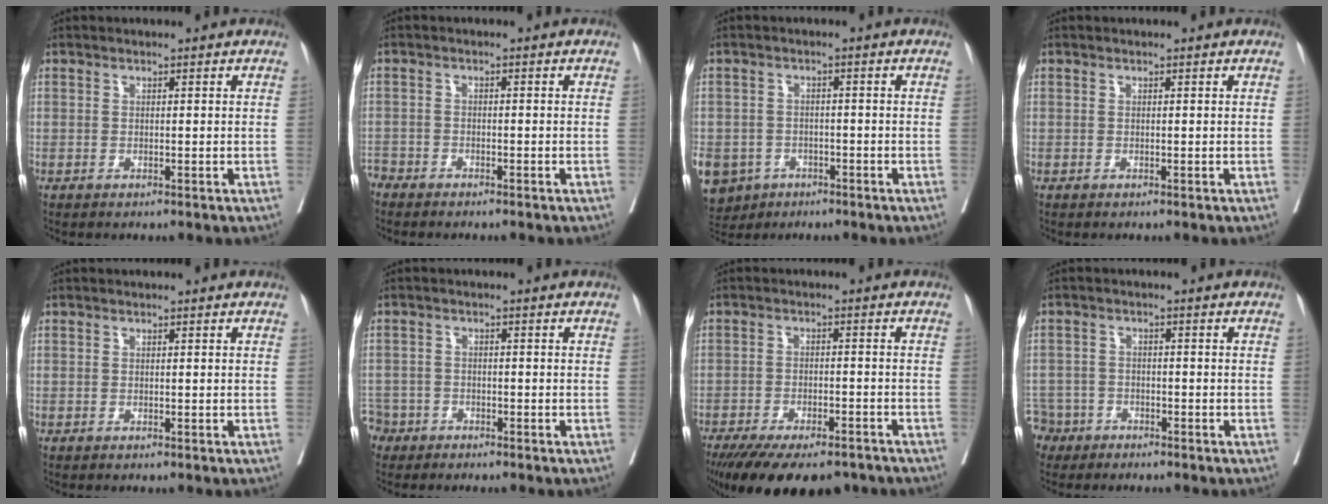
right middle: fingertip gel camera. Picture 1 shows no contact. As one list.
[{"total": 3.2, "force": [-3.1, 0.6, 0.7], "torque": [-0.003, -0.006, -0.058]}, {"total": 11.1, "force": [-5.8, 8.8, 3.6], "torque": [-0.106, -0.005, -0.085]}, {"total": 0.0}, {"total": 0.0}, {"total": 4.3, "force": [-3.2, 2.8, -0.5], "torque": [0.007, 0.004, -0.069]}, {"total": 18.4, "force": [-14.6, 5.8, 9.6], "torque": [-0.181, -0.028, -0.203]}, {"total": 5.6, "force": [-4.1, 3.8, -0.4], "torque": [0.001, 0.001, -0.082]}]